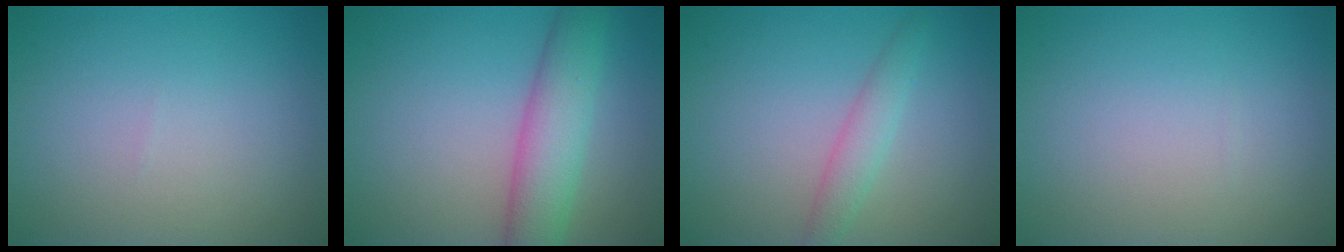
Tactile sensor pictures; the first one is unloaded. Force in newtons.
{"total": 5.5, "press": 5.5, "slide": 0.1}
{"total": 2.2, "press": 2.2, "slide": 0.2}
{"total": 0.0}